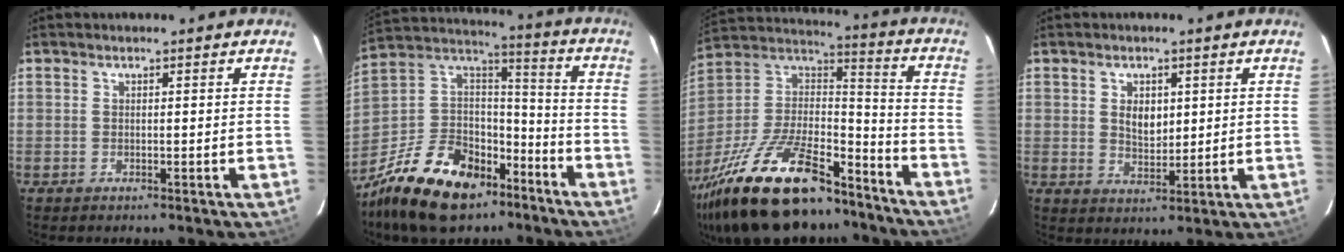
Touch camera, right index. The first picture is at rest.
{"total": 23.4, "force": [-15.0, 13.2, 12.1], "torque": [-0.267, 0.032, -0.238]}
{"total": 33.0, "force": [-23.2, 12.9, 19.7], "torque": [-0.394, -0.008, -0.366]}
{"total": 4.6, "force": [1.2, 3.0, 3.2], "torque": [-0.053, 0.002, 0.024]}